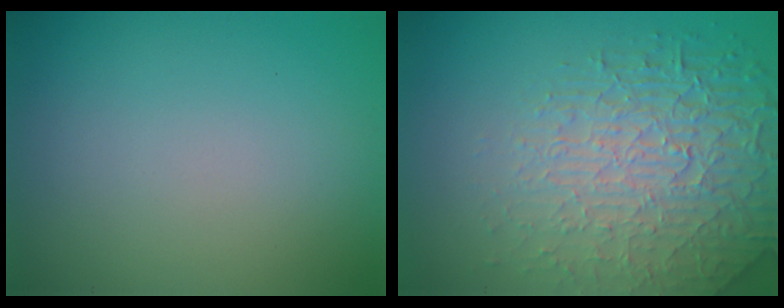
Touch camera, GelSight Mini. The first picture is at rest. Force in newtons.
{"total": 5.9, "press": 5.0, "slide": 3.0}